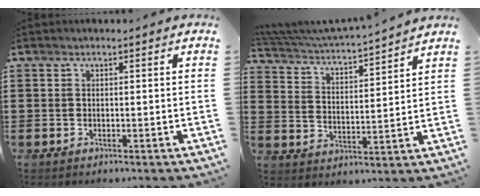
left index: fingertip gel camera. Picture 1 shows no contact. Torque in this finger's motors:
{"motor_torque": [0.25, -0.23, 0.35, 0.13]}